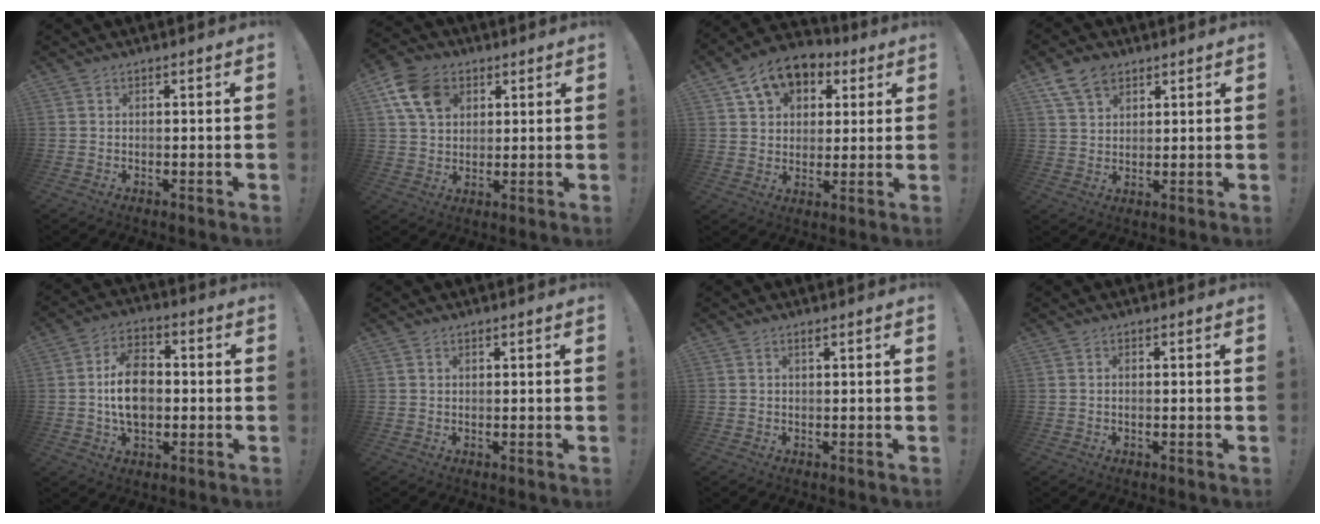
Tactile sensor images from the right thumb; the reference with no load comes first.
{"total": 12.1, "force": [4.9, 9.0, 6.5], "torque": [-0.107, -0.006, 0.100]}
{"total": 10.9, "force": [5.8, 8.0, 4.7], "torque": [-0.073, -0.028, 0.113]}
{"total": 8.5, "force": [5.2, 5.6, 3.6], "torque": [-0.066, -0.016, 0.104]}
{"total": 12.9, "force": [-0.8, 8.9, 9.3], "torque": [-0.157, 0.011, -0.013]}
{"total": 0.5, "force": [0.4, 0.4, 0.0], "torque": [0.000, 0.001, 0.008]}
{"total": 0.8, "force": [0.5, 0.1, 0.6], "torque": [-0.017, 0.002, 0.009]}
{"total": 0.8, "force": [-0.2, 0.1, 0.8], "torque": [-0.019, 0.002, -0.003]}